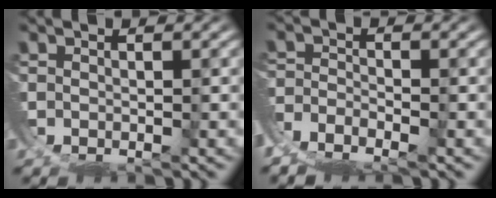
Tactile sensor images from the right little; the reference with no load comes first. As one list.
[{"total": 6.1, "force": [-4.2, 3.8, 2.3], "torque": [-0.055, -0.027, -0.067]}]